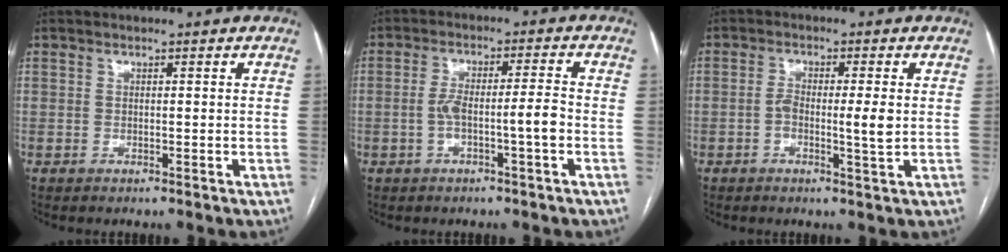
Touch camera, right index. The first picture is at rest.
{"total": 5.8, "force": [-1.7, 0.3, 5.5], "torque": [-0.108, 0.017, -0.025]}
{"total": 4.4, "force": [-0.5, 0.5, 4.4], "torque": [-0.078, -0.002, -0.009]}